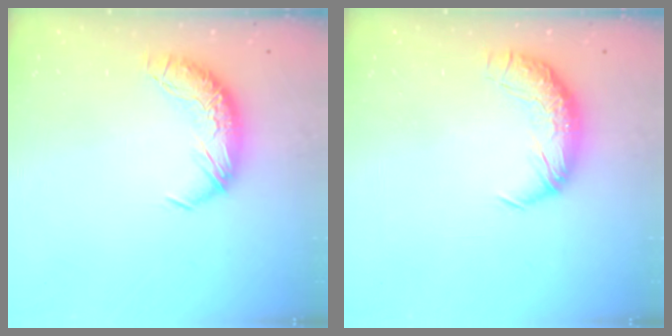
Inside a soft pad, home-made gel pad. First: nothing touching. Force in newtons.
{"total": 2.3, "press": 1.0, "slide": 2.1}